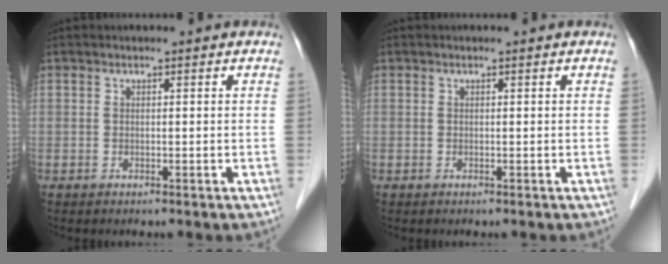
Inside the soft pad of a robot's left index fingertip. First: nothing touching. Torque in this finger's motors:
{"motor_torque": [0.00, 0.01, -0.01, 0.00]}